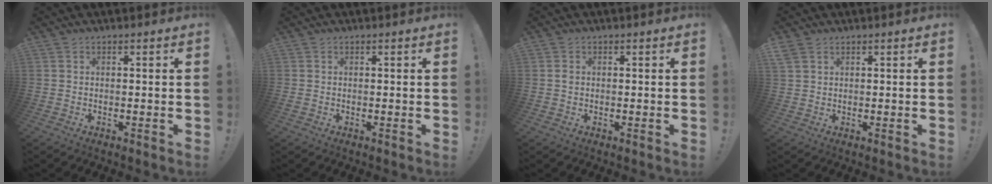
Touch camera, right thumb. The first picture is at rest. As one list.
[{"total": 0.0}, {"total": 0.6, "force": [-0.1, 0.5, 0.3], "torque": [-0.010, 0.005, -0.002]}, {"total": 2.5, "force": [1.7, 1.5, 1.2], "torque": [-0.025, -0.003, 0.033]}]